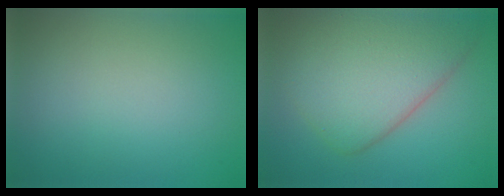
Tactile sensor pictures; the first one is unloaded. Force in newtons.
{"total": 7.4, "press": 7.4, "slide": 0.3}